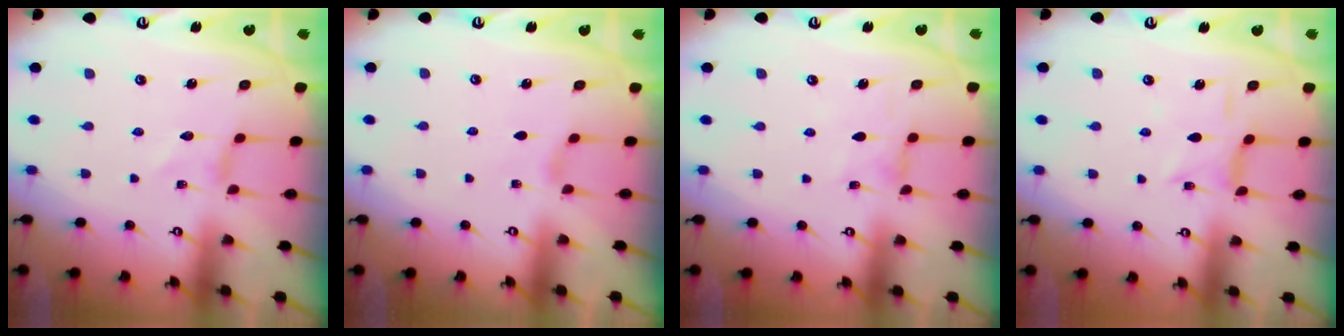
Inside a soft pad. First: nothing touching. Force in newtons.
{"total": 1.9, "press": 1.8, "slide": 0.5}
{"total": 1.7, "press": 1.7, "slide": 0.3}
{"total": 3.8, "press": 3.8, "slide": 0.2}